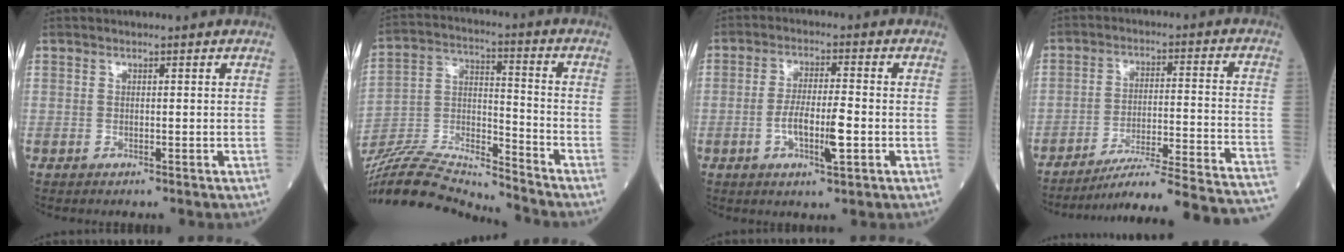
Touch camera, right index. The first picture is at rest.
{"total": 18.1, "force": [-17.5, 0.1, 4.6], "torque": [-0.090, 0.015, -0.314]}
{"total": 6.4, "force": [-1.8, 0.9, 6.0], "torque": [-0.111, 0.000, -0.033]}
{"total": 25.7, "force": [-23.7, -1.5, 9.7], "torque": [-0.071, -0.027, -0.320]}